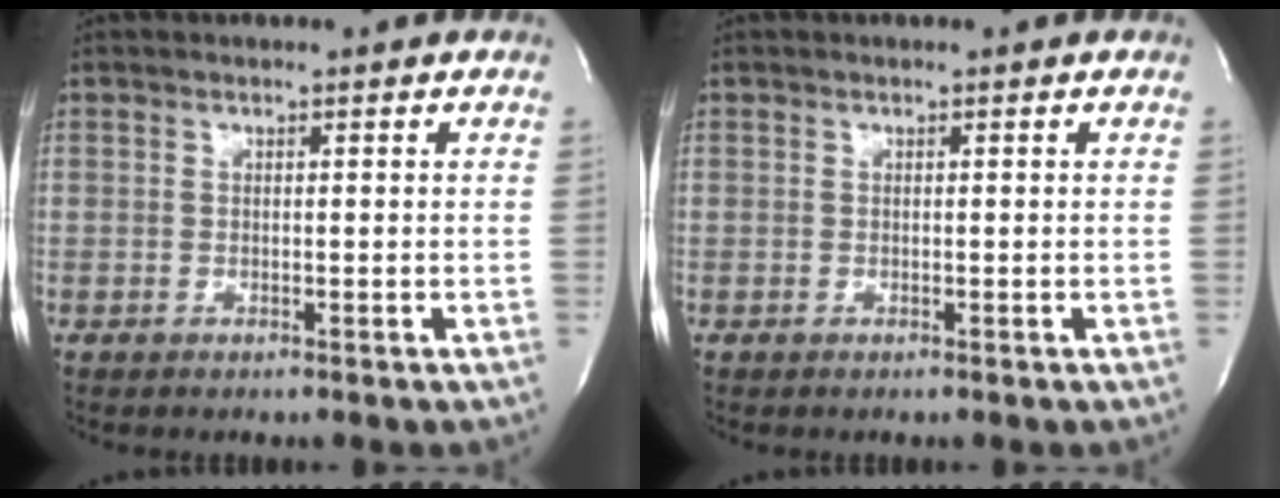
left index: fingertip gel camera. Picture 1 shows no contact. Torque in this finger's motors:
{"motor_torque": [0.00, 0.00, 0.00, 0.00]}